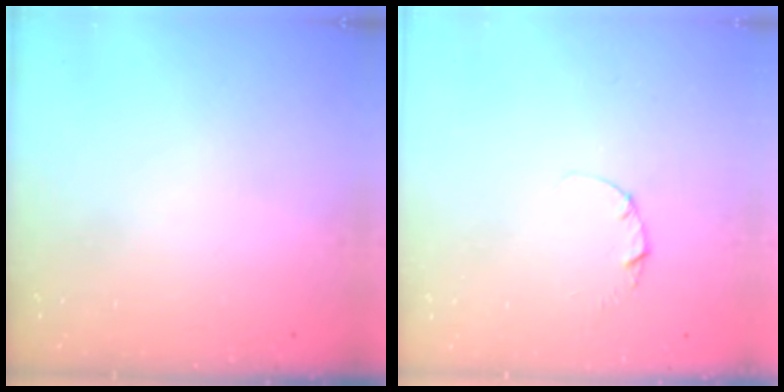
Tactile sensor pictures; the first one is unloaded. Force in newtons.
{"total": 1.3, "press": 1.3, "slide": 0.2}